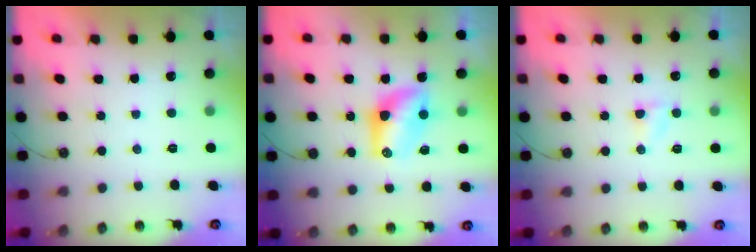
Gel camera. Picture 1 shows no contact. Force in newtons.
{"total": 9.7, "press": 8.8, "slide": 4.1}
{"total": 2.7, "press": 2.7, "slide": 0.3}